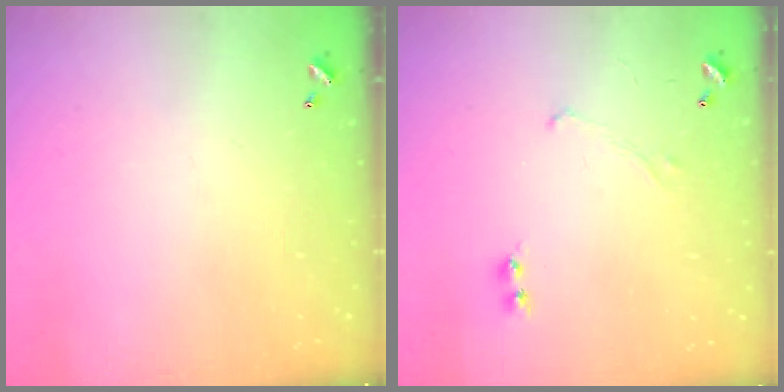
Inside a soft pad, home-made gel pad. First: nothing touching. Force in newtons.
{"total": 0.7, "press": 0.6, "slide": 0.2}